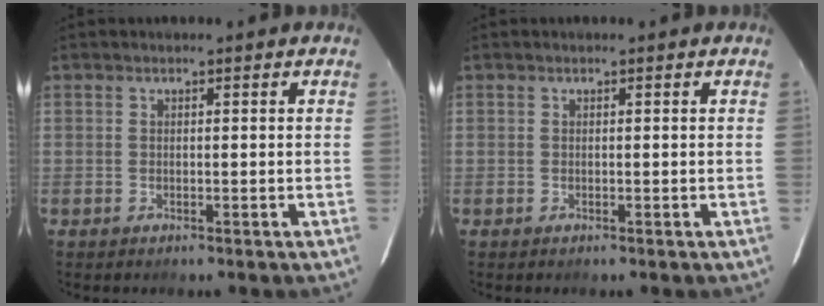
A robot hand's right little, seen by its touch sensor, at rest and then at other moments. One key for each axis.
{"total": 0.0}